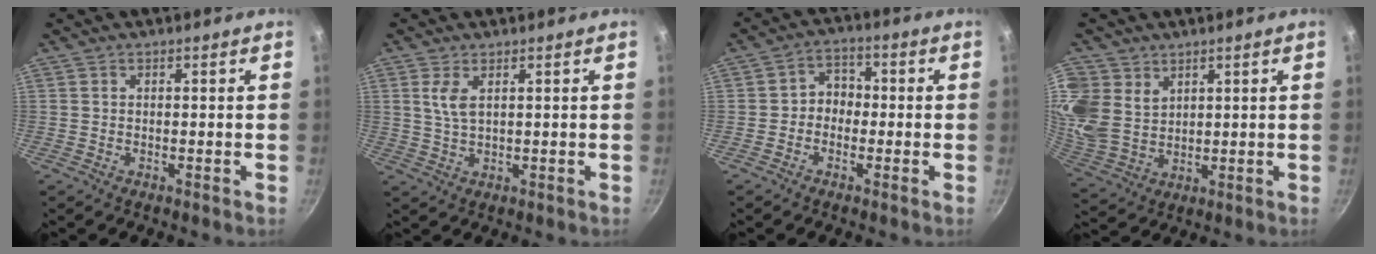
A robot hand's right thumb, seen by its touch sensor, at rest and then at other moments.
{"total": 3.8, "force": [1.4, 1.7, 3.1], "torque": [-0.064, -0.009, 0.031]}
{"total": 4.8, "force": [-0.9, 4.0, 2.4], "torque": [-0.006, 0.019, -0.026]}
{"total": 14.9, "force": [6.2, 11.7, 6.9], "torque": [-0.167, -0.006, 0.139]}